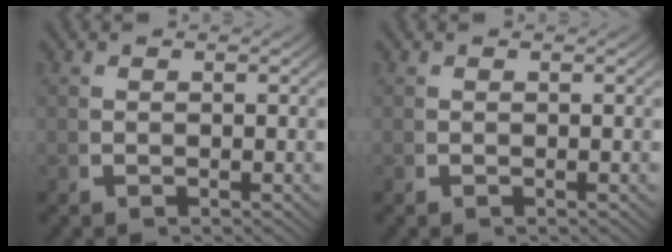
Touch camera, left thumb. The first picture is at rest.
{"total": 0.0}